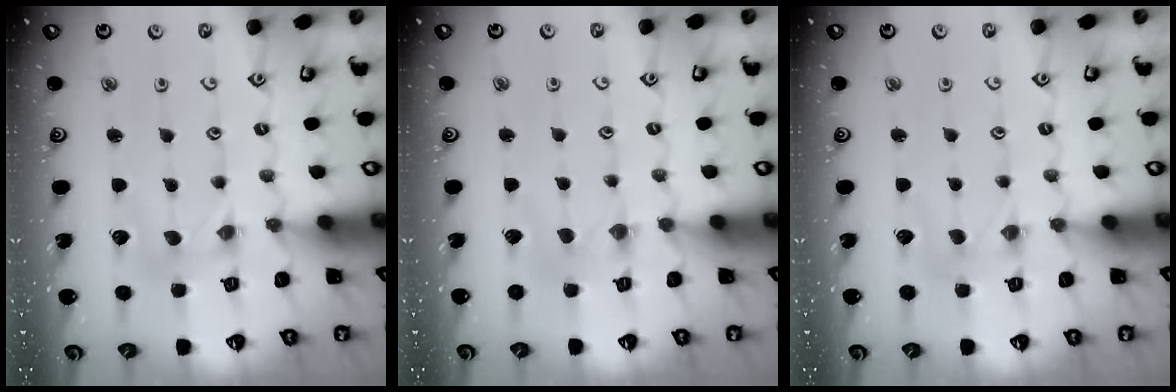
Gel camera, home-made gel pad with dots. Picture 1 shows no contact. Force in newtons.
{"total": 0.5, "press": 0.5, "slide": 0.2}
{"total": 0.0}